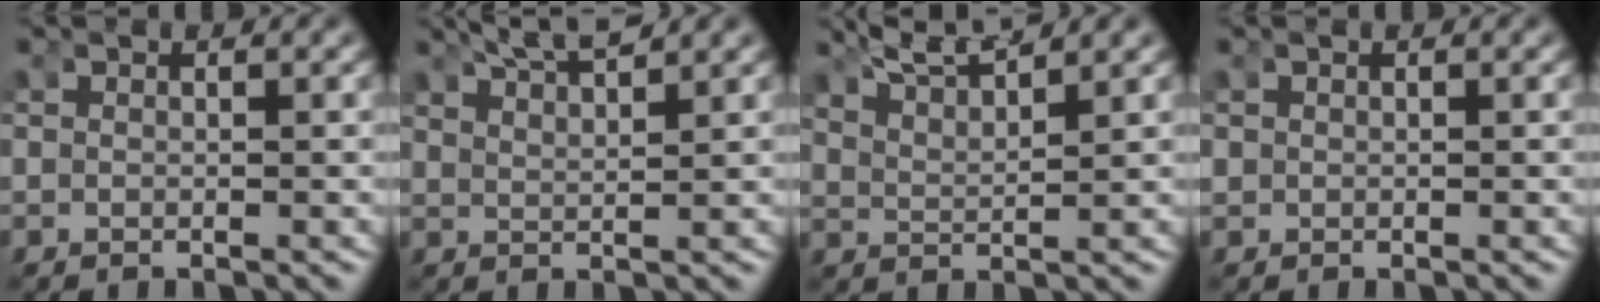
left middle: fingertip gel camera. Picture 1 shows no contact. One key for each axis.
{"total": 4.7, "fx": 4.1, "fy": 1.1, "fz": 2.1, "tx": -0.039, "ty": 0.001, "tz": 0.071}
{"total": 5.6, "fx": 4.5, "fy": 1.8, "fz": 2.7, "tx": -0.057, "ty": 0.002, "tz": 0.075}
{"total": 0.7, "fx": 0.0, "fy": 0.7, "fz": 0.1, "tx": -0.009, "ty": -0.003, "tz": 0.003}